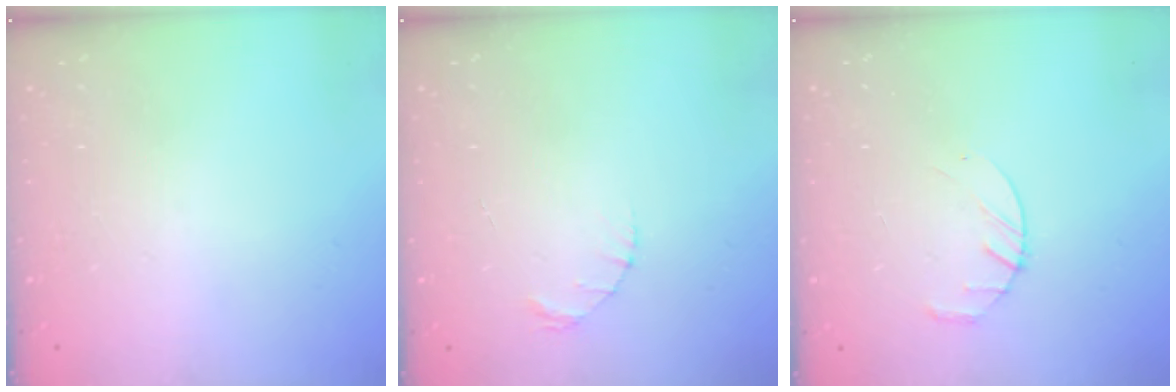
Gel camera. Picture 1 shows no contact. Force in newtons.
{"total": 1.4, "press": 1.4, "slide": 0.2}
{"total": 3.2, "press": 3.2, "slide": 0.5}